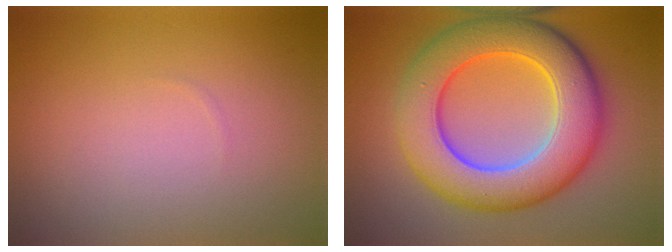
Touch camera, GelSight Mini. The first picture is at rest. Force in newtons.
{"total": 10.6, "press": 10.6, "slide": 0.2}